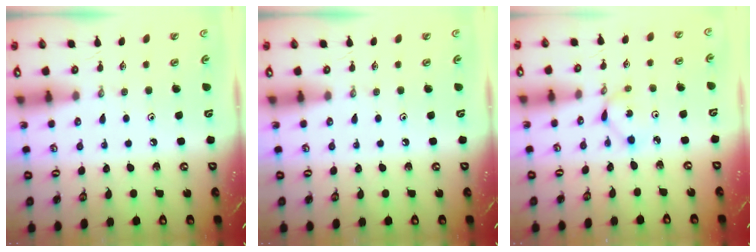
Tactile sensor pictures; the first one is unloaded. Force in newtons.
{"total": 0.0}
{"total": 1.9, "press": 1.9, "slide": 0.1}